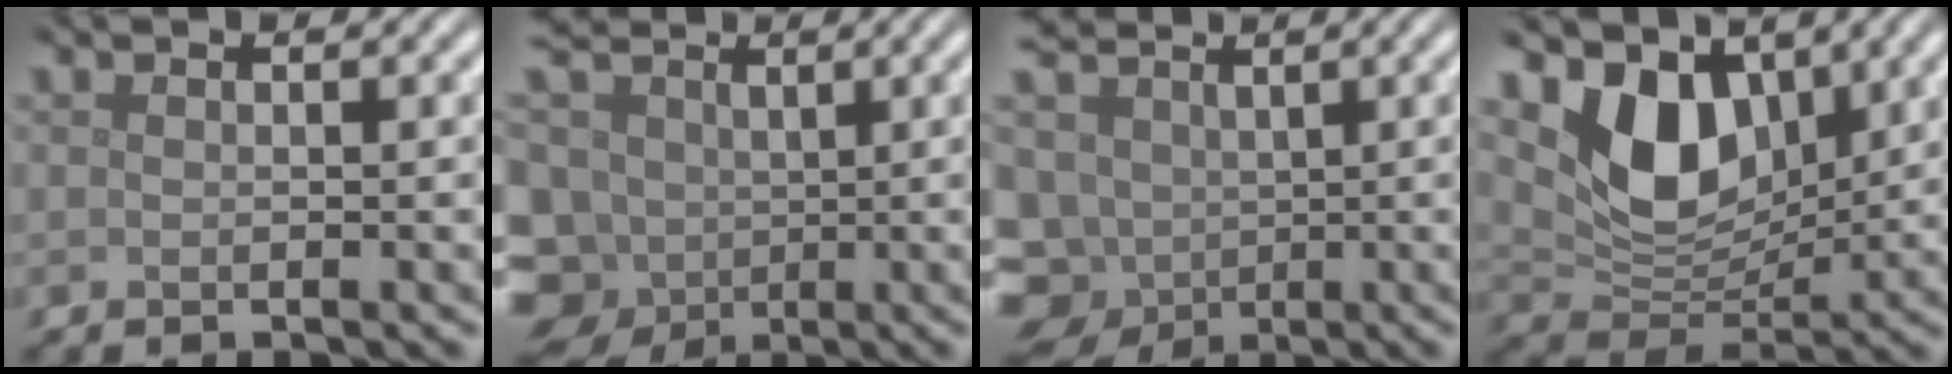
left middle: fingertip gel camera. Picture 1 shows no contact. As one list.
[{"total": 13.4, "force": [-0.1, 11.3, 7.2], "torque": [-0.183, 0.025, -0.030]}, {"total": 13.4, "force": [-2.3, 11.3, 6.8], "torque": [-0.167, 0.013, -0.054]}, {"total": 6.4, "force": [3.2, 3.9, 4.0], "torque": [-0.083, -0.013, 0.054]}]